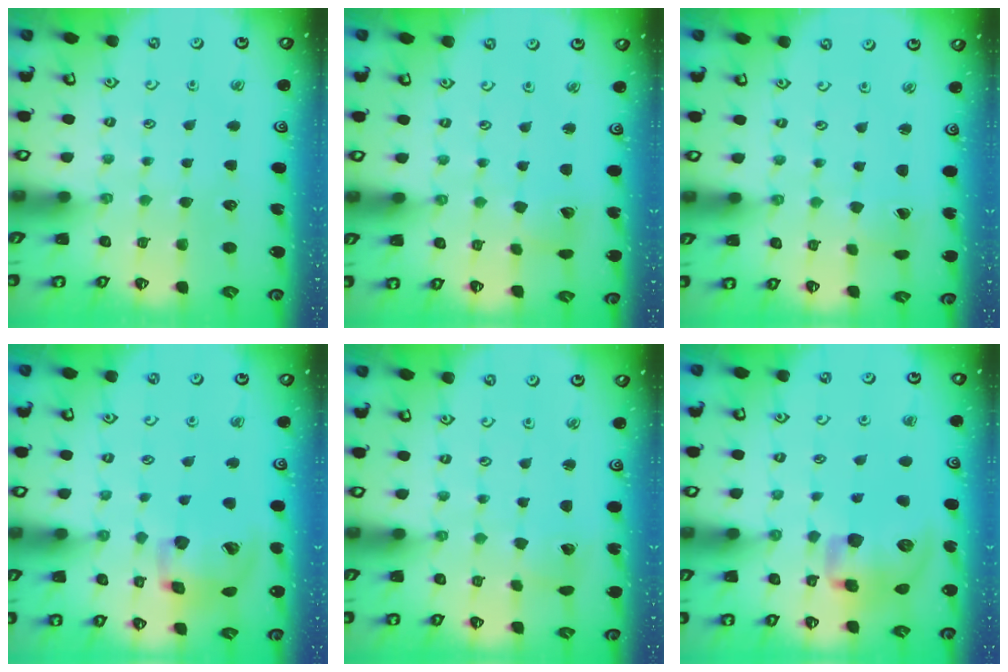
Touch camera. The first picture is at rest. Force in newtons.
{"total": 3.4, "press": 3.3, "slide": 0.4}
{"total": 0.7, "press": 0.7, "slide": 0.1}
{"total": 15.4, "press": 15.2, "slide": 2.5}
{"total": 2.9, "press": 2.9, "slide": 0.1}
{"total": 14.9, "press": 14.7, "slide": 2.5}